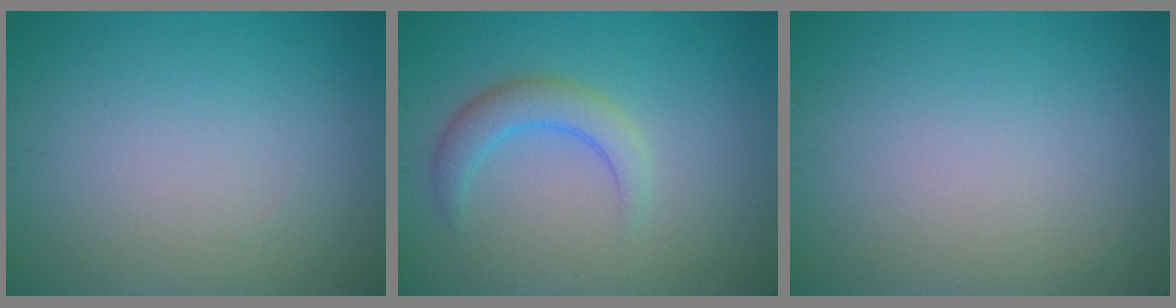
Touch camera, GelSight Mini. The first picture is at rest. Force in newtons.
{"total": 3.0, "press": 2.9, "slide": 0.2}
{"total": 0.0}